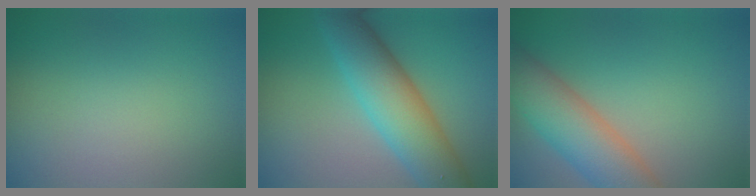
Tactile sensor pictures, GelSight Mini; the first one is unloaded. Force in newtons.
{"total": 7.8, "press": 7.8, "slide": 0.2}
{"total": 7.3, "press": 7.3, "slide": 0.4}